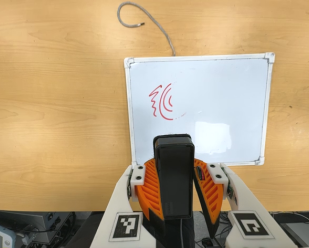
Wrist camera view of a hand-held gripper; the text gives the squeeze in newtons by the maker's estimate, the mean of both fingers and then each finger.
{"total": 10.4, "left": 10.3, "right": 10.4}